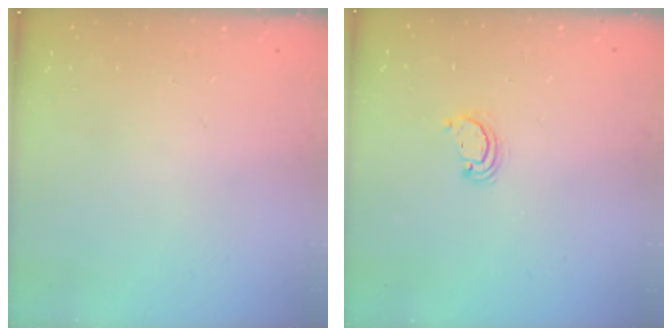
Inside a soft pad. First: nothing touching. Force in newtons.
{"total": 2.6, "press": 2.6, "slide": 0.3}